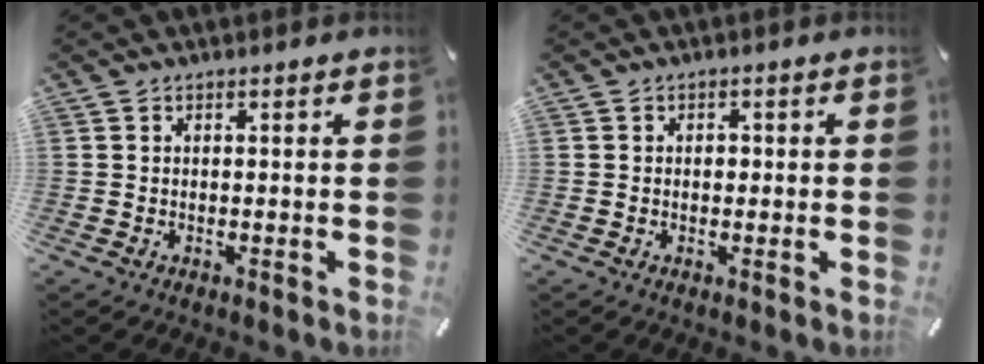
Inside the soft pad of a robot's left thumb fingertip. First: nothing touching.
{"total": 1.5, "force": [-0.1, 1.3, 0.7], "torque": [-0.007, 0.003, -0.007]}